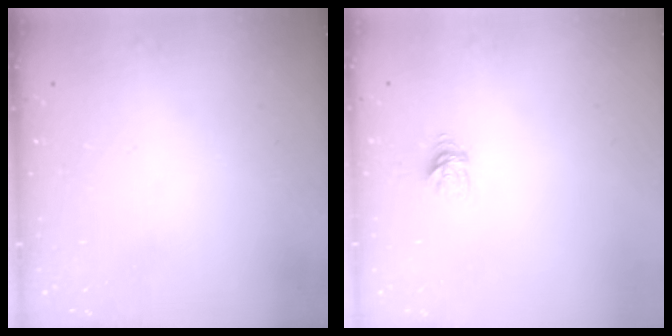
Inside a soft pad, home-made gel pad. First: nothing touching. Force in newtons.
{"total": 4.8, "press": 4.7, "slide": 0.6}